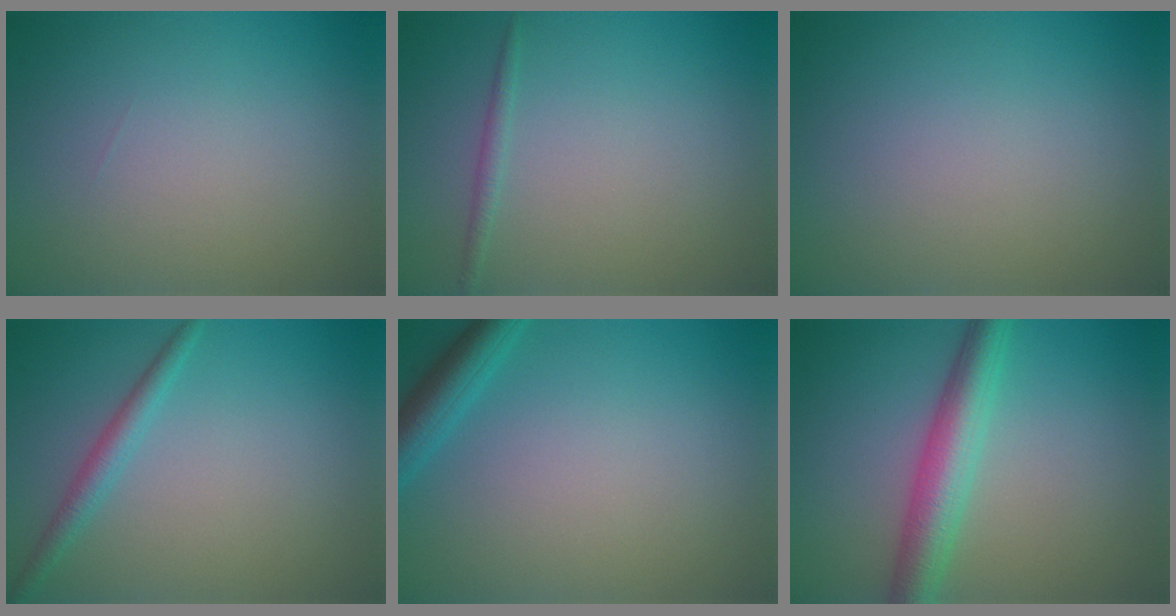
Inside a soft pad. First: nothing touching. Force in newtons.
{"total": 0.9, "press": 0.9, "slide": 0.1}
{"total": 0.0}
{"total": 2.0, "press": 2.0, "slide": 0.1}
{"total": 3.2, "press": 3.2, "slide": 0.3}
{"total": 5.0, "press": 5.0, "slide": 0.1}